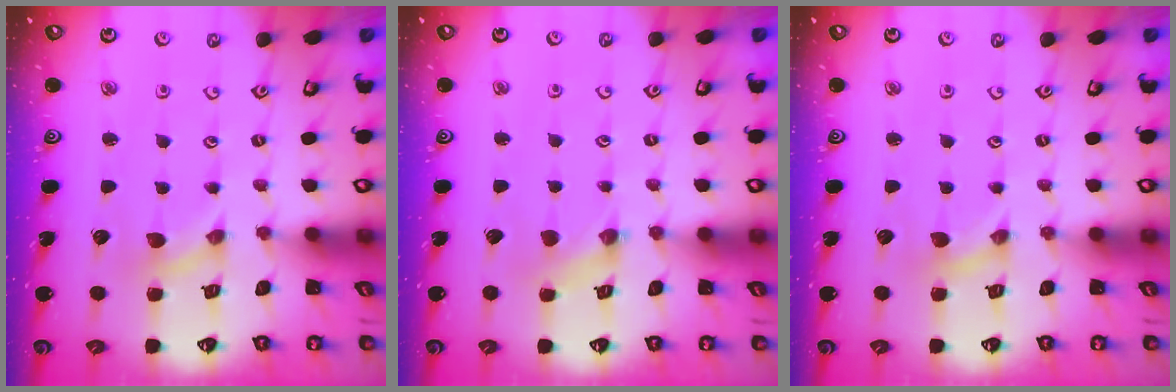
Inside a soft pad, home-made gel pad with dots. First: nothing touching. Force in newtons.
{"total": 0.0}
{"total": 0.0}